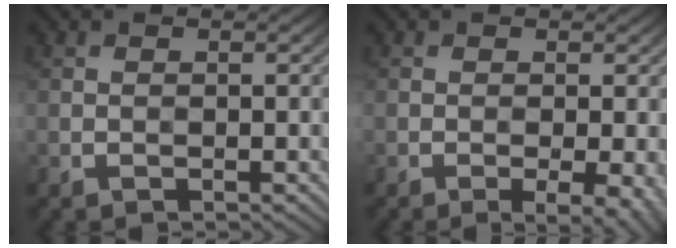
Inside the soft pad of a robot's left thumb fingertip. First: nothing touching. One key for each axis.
{"total": 3.5, "fx": -1.1, "fy": 0.7, "fz": 3.2, "tx": -0.053, "ty": -0.003, "tz": -0.013}